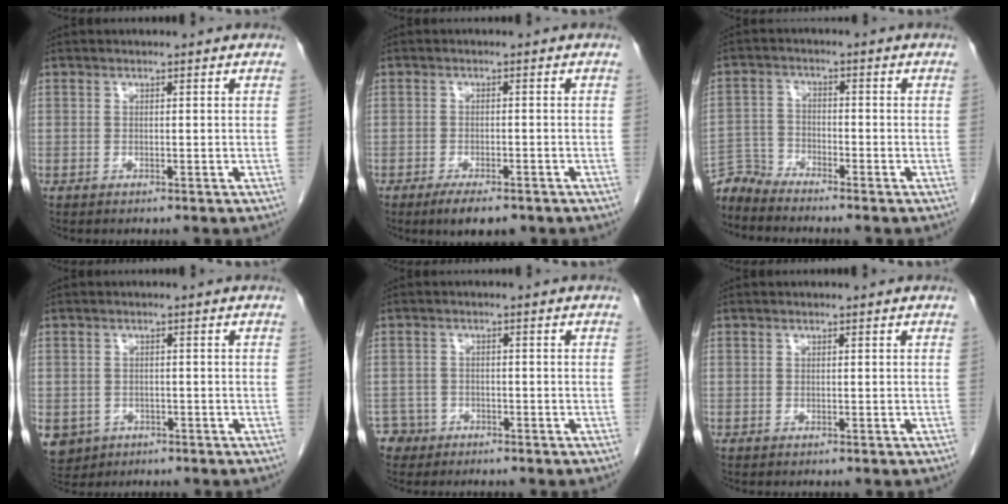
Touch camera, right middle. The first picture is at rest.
{"total": 4.6, "force": [-3.3, 1.3, 2.9], "torque": [-0.049, -0.006, -0.047]}
{"total": 4.6, "force": [-4.6, -0.5, -0.6], "torque": [0.010, -0.010, -0.090]}
{"total": 7.4, "force": [-3.3, 6.3, 2.2], "torque": [-0.065, 0.000, -0.044]}
{"total": 2.9, "force": [-1.9, 2.1, -0.7], "torque": [0.011, 0.009, -0.037]}
{"total": 0.0}